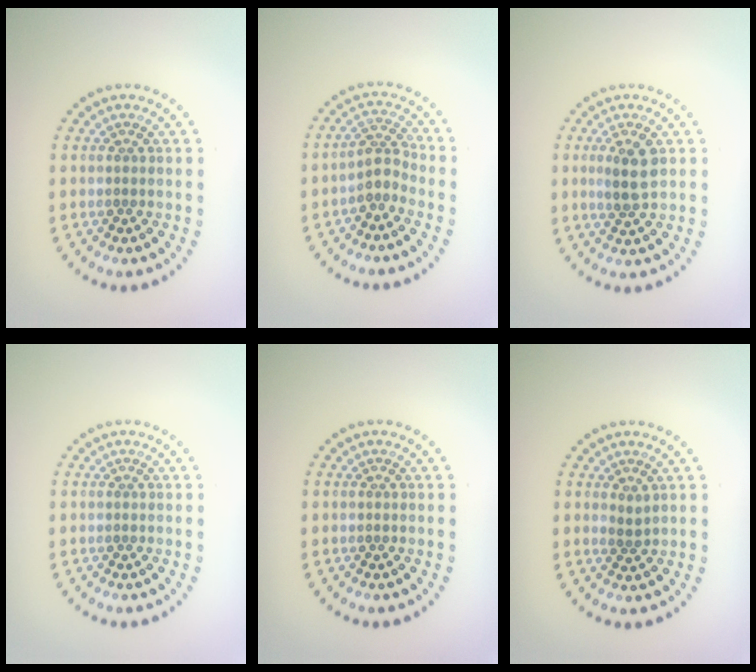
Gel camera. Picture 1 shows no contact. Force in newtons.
{"total": 2.4, "press": 1.7, "slide": 1.7}
{"total": 2.7, "press": 2.6, "slide": 0.9}
{"total": 0.0}
{"total": 0.0}
{"total": 0.9, "press": 0.8, "slide": 0.5}